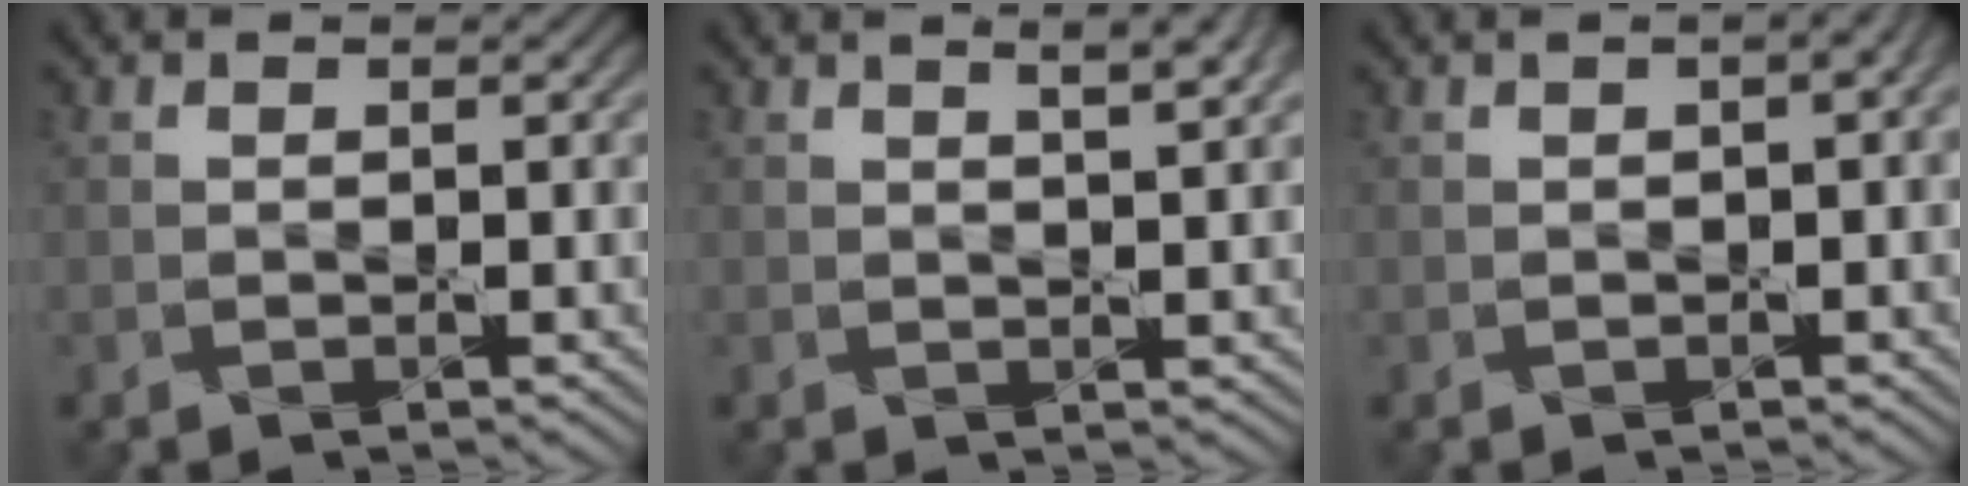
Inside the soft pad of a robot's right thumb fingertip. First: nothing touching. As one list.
[{"total": 4.7, "force": [2.7, 1.3, 3.7], "torque": [-0.046, 0.010, 0.025]}, {"total": 3.2, "force": [0.6, 1.3, 2.9], "torque": [-0.036, 0.004, 0.011]}]